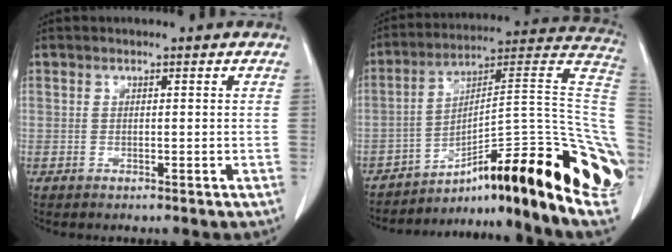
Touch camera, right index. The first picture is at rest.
{"total": 31.5, "force": [-14.8, 4.2, 27.5], "torque": [-0.273, 0.022, -0.219]}